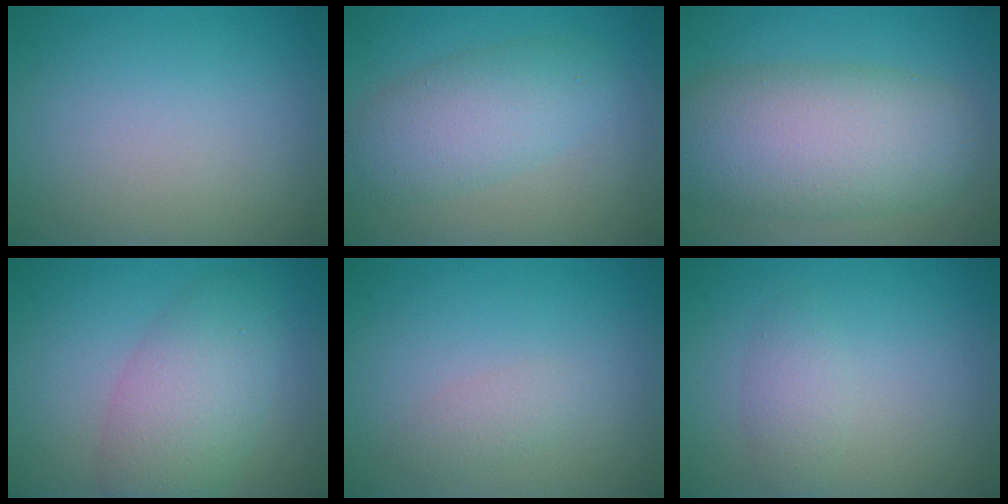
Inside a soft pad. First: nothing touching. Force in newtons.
{"total": 4.9, "press": 4.9, "slide": 0.2}
{"total": 9.7, "press": 9.7, "slide": 0.7}
{"total": 5.8, "press": 5.8, "slide": 0.1}
{"total": 1.3, "press": 1.3, "slide": 0.0}
{"total": 1.8, "press": 1.8, "slide": 0.2}